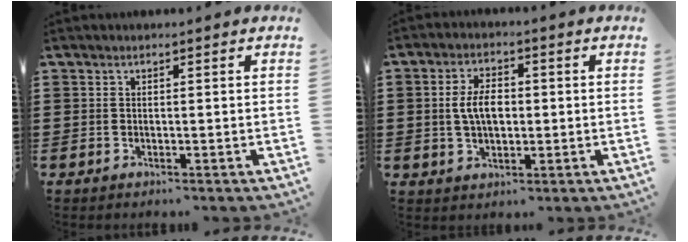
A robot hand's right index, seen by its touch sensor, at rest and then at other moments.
{"total": 5.4, "force": [0.1, 3.0, 4.5], "torque": [-0.090, 0.005, -0.004]}